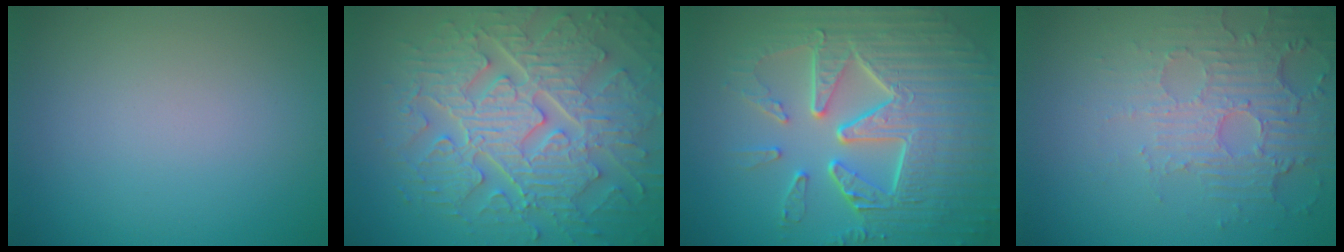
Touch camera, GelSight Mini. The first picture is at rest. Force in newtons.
{"total": 9.3, "press": 6.9, "slide": 6.3}
{"total": 9.9, "press": 6.7, "slide": 7.3}
{"total": 5.6, "press": 3.6, "slide": 4.4}